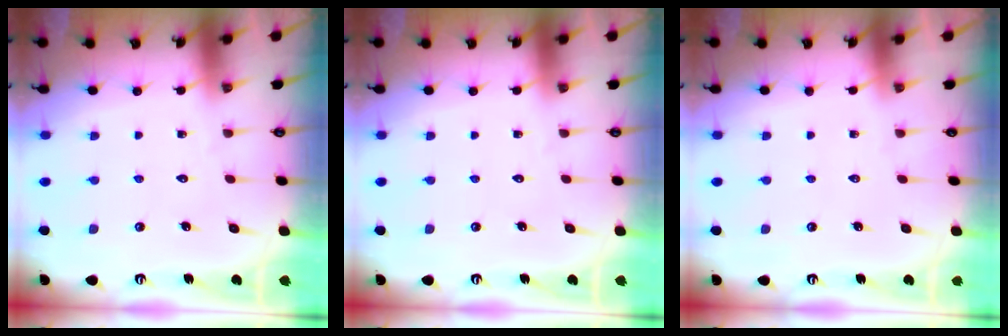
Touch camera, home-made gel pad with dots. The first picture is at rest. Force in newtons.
{"total": 0.0}
{"total": 0.0}